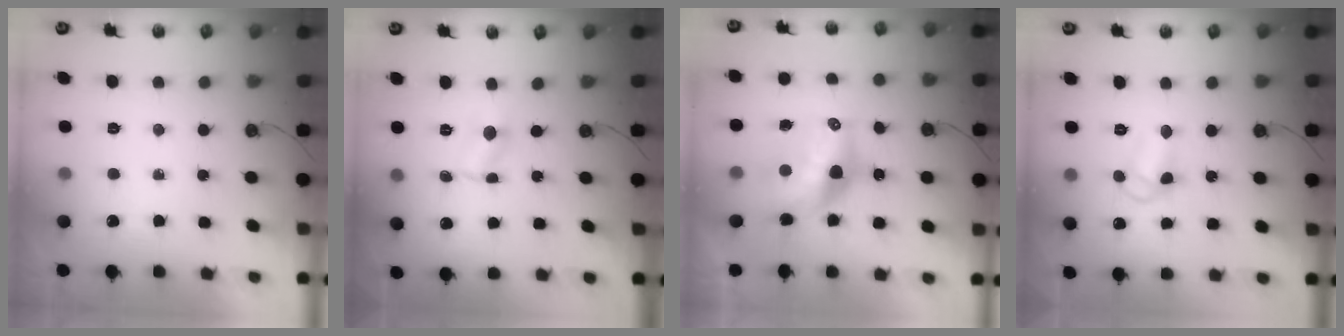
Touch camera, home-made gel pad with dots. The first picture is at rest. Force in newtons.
{"total": 1.8, "press": 1.8, "slide": 0.2}
{"total": 10.6, "press": 10.6, "slide": 0.7}
{"total": 8.8, "press": 8.8, "slide": 0.6}